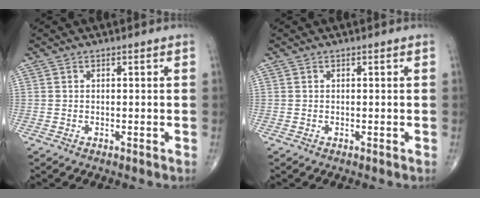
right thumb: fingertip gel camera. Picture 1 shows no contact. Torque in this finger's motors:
{"motor_torque": [-0.07, 0.08, -0.12, 0.04, 0.01]}